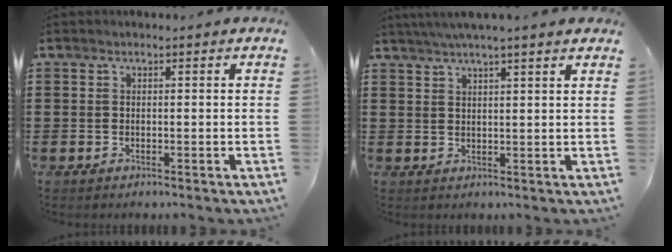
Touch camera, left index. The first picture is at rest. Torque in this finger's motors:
{"motor_torque": [1.49, -0.65, 1.05, 0.21]}